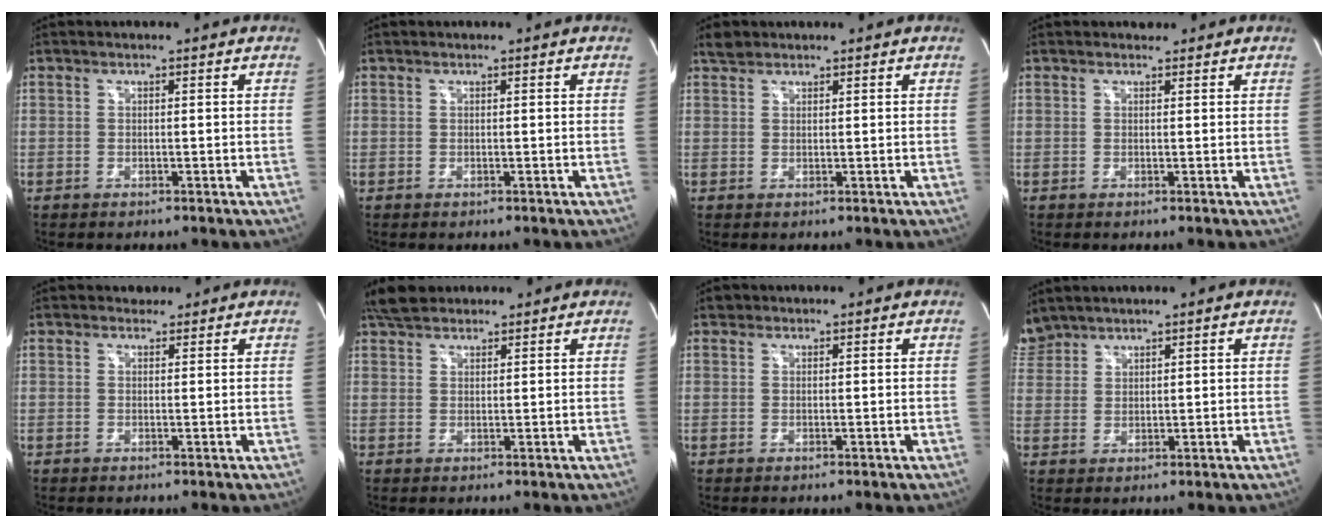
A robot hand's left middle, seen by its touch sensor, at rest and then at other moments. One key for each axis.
{"total": 0.0}
{"total": 1.9, "fx": 1.7, "fy": 0.8, "fz": 0.2, "tx": -0.011, "ty": 0.009, "tz": 0.031}
{"total": 0.9, "fx": 0.8, "fy": 0.3, "fz": -0.1, "tx": -0.007, "ty": 0.002, "tz": 0.011}
{"total": 1.3, "fx": 1.1, "fy": 0.7, "fz": -0.1, "tx": 0.001, "ty": 0.004, "tz": 0.014}
{"total": 5.4, "fx": 4.6, "fy": 2.2, "fz": 1.8, "tx": -0.036, "ty": 0.025, "tz": 0.085}
{"total": 0.9, "fx": 0.7, "fy": 0.5, "fz": 0.0, "tx": 0.000, "ty": 0.004, "tz": 0.009}
{"total": 4.1, "fx": 3.9, "fy": 1.4, "fz": -0.1, "tx": -0.003, "ty": 0.016, "tz": 0.085}